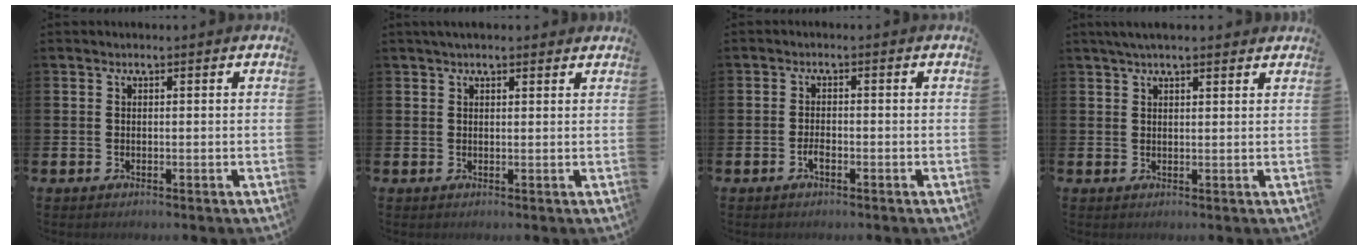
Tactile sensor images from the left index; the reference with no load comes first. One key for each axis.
{"total": 1.8, "fx": 1.6, "fy": 0.5, "fz": 0.7, "tx": -0.016, "ty": 0.004, "tz": 0.029}
{"total": 1.6, "fx": -0.8, "fy": 0.7, "fz": 1.2, "tx": -0.029, "ty": 0.003, "tz": -0.015}
{"total": 2.8, "fx": 2.3, "fy": 0.6, "fz": 1.5, "tx": -0.033, "ty": 0.002, "tz": 0.042}